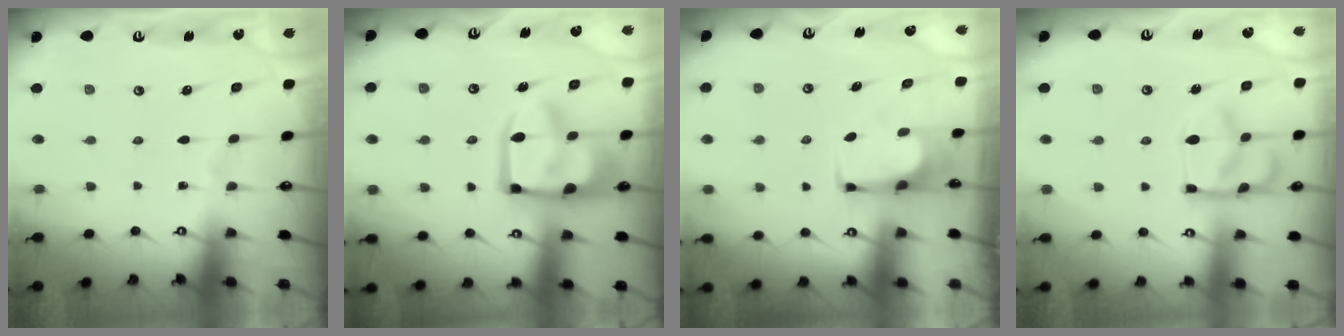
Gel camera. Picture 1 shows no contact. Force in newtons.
{"total": 17.6, "press": 17.5, "slide": 1.9}
{"total": 3.6, "press": 3.6, "slide": 0.3}
{"total": 14.4, "press": 14.3, "slide": 1.2}